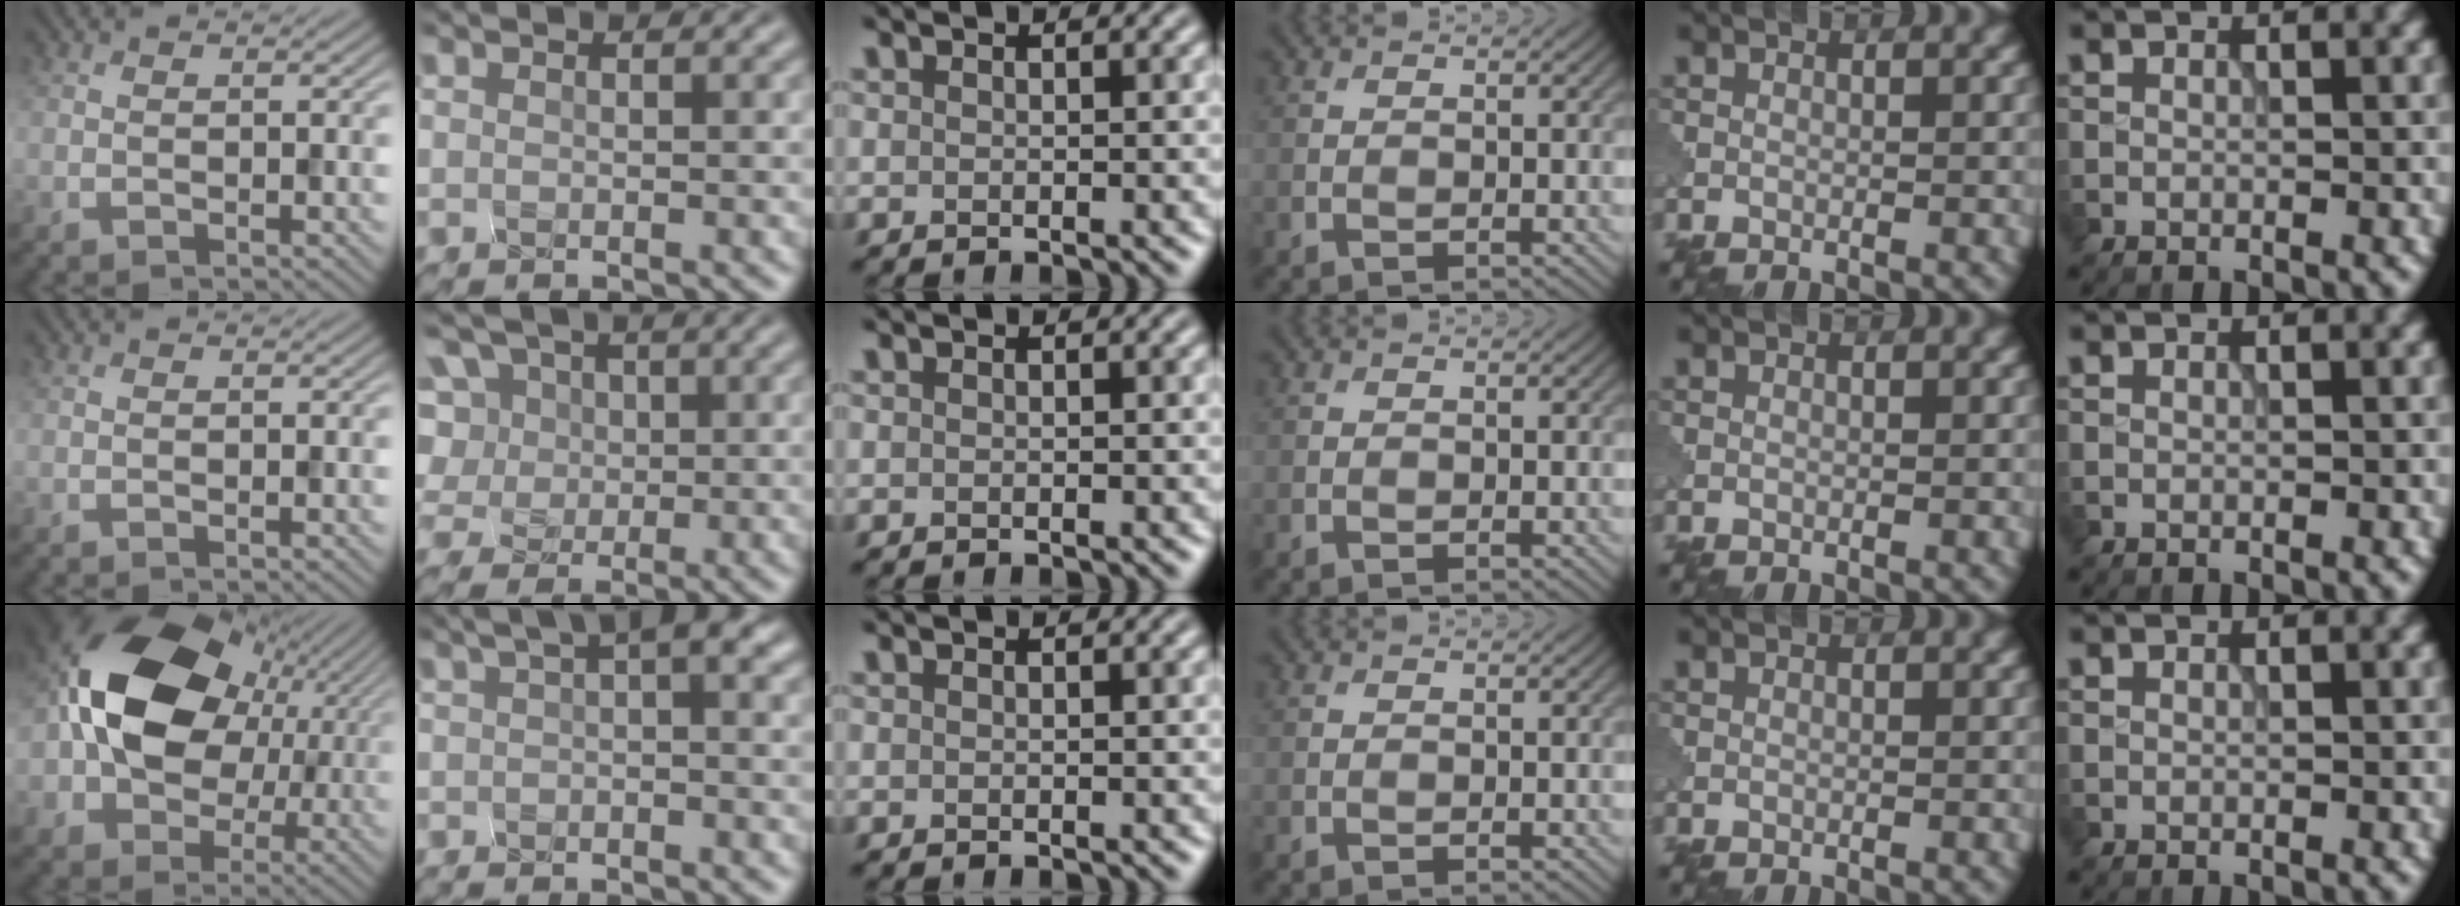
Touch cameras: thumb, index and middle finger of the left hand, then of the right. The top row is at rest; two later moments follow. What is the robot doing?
{"motion": "squeeze", "object": "foam earplug"}